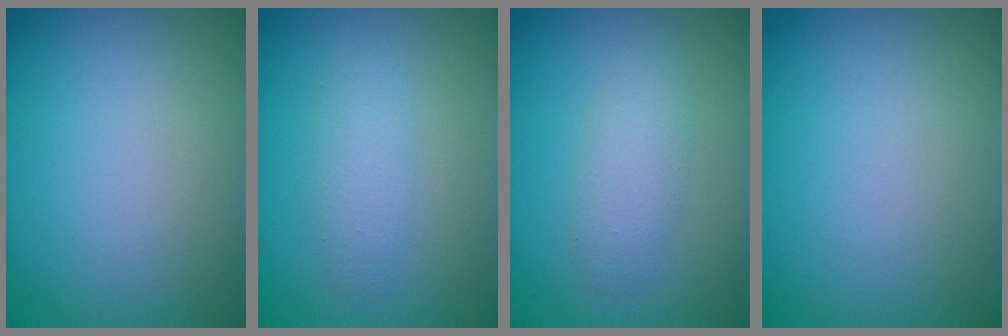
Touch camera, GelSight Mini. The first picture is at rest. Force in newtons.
{"total": 1.9, "press": 1.9, "slide": 0.1}
{"total": 2.3, "press": 2.3, "slide": 0.1}
{"total": 0.0}